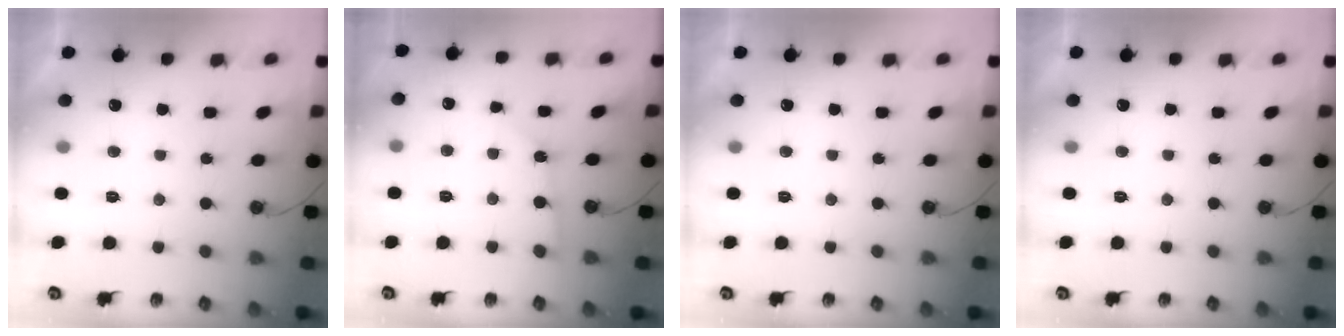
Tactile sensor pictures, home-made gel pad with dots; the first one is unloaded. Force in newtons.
{"total": 2.8, "press": 2.8, "slide": 0.2}
{"total": 0.0}
{"total": 0.0}